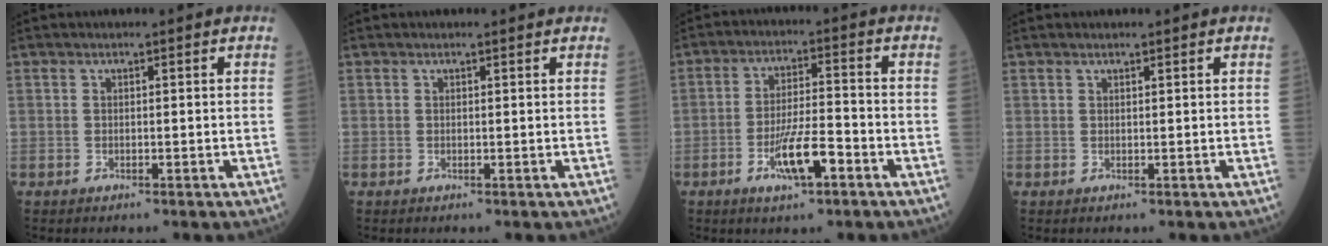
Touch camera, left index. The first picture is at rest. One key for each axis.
{"total": 0.8, "fx": 0.8, "fy": 0.2, "fz": 0.0, "tx": -0.009, "ty": 0.001, "tz": 0.012}
{"total": 7.3, "fx": -3.6, "fy": 1.5, "fz": 6.1, "tx": -0.121, "ty": -0.007, "tz": -0.063}
{"total": 0.9, "fx": 0.8, "fy": 0.2, "fz": 0.3, "tx": -0.010, "ty": 0.005, "tz": 0.015}